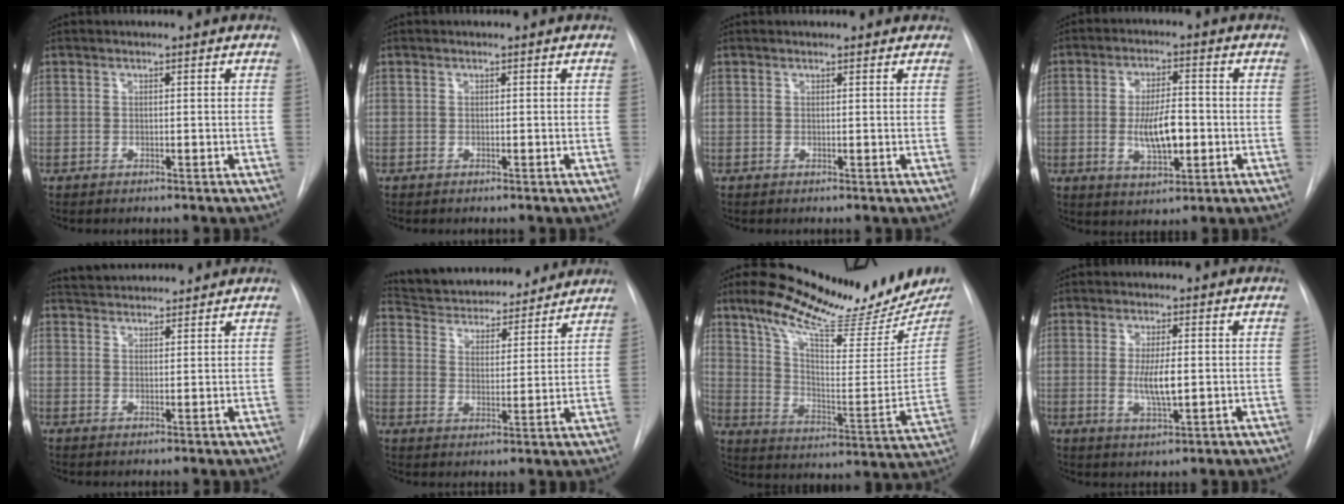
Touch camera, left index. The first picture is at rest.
{"total": 0.0}
{"total": 1.8, "force": [1.6, 0.9, 0.2], "torque": [0.004, 0.001, 0.007]}
{"total": 8.1, "force": [-1.4, 2.9, 7.4], "torque": [-0.135, -0.004, -0.021]}
{"total": 8.3, "force": [7.9, 1.7, 1.9], "torque": [-0.030, 0.027, 0.116]}
{"total": 18.8, "force": [17.4, 4.7, 5.4], "torque": [-0.087, 0.007, 0.252]}
{"total": 23.4, "force": [19.5, 4.2, 12.2], "torque": [-0.197, -0.045, 0.277]}
{"total": 5.2, "force": [-0.2, 1.2, 5.1], "torque": [-0.097, -0.012, -0.002]}